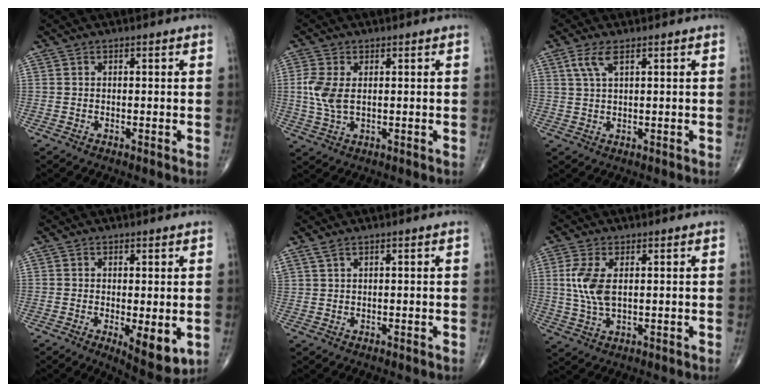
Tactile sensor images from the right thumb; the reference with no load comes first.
{"total": 6.1, "force": [0.6, 3.5, 4.9], "torque": [-0.120, 0.001, 0.015]}
{"total": 3.8, "force": [1.9, 1.3, 3.1], "torque": [-0.073, 0.005, 0.045]}
{"total": 7.2, "force": [-1.5, 2.6, 6.6], "torque": [-0.089, -0.022, -0.015]}
{"total": 1.5, "force": [1.1, 0.2, 0.9], "torque": [-0.027, 0.010, 0.031]}
{"total": 7.2, "force": [1.2, 3.5, 6.2], "torque": [-0.142, -0.003, 0.028]}